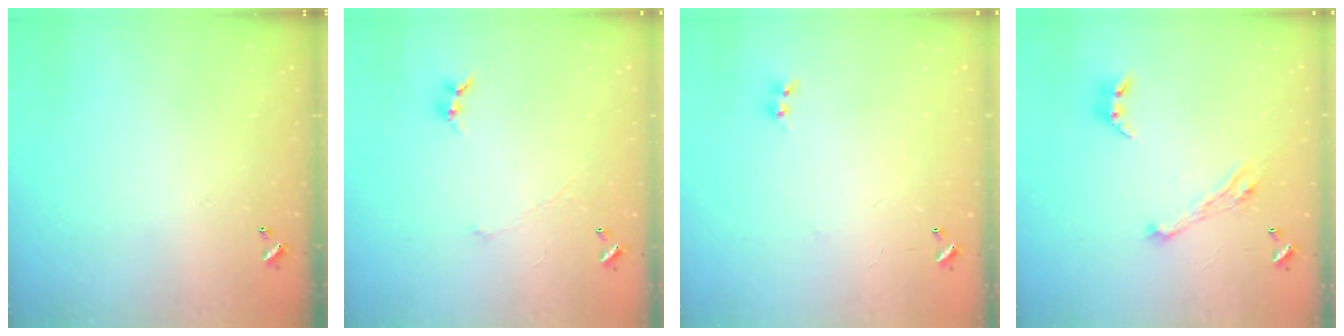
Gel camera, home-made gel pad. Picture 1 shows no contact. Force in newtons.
{"total": 0.0}
{"total": 1.8, "press": 1.8, "slide": 0.3}
{"total": 7.0, "press": 6.8, "slide": 1.3}